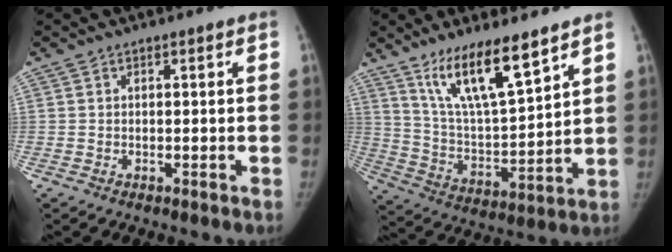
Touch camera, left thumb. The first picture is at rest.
{"total": 15.1, "force": [10.3, 3.5, 10.5], "torque": [-0.171, -0.061, 0.202]}